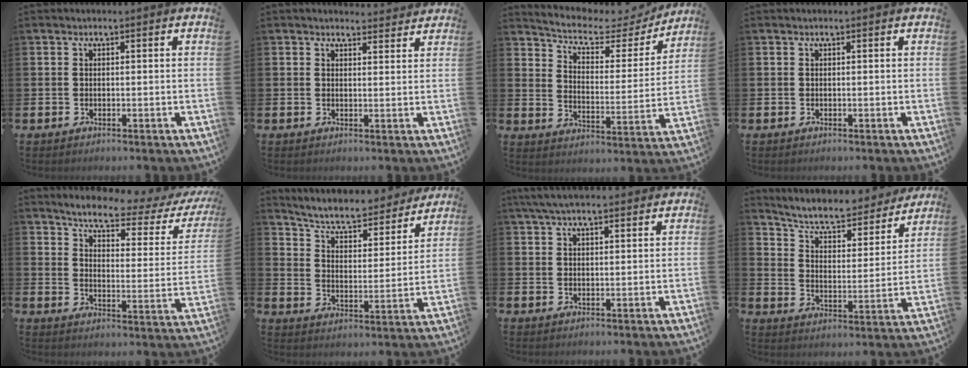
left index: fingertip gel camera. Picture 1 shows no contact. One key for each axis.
{"total": 2.4, "fx": 2.3, "fy": 0.6, "fz": 0.0, "tx": 0.003, "ty": -0.011, "tz": 0.040}
{"total": 6.2, "fx": 5.5, "fy": 2.2, "fz": 1.9, "tx": -0.062, "ty": -0.042, "tz": 0.087}
{"total": 0.0}
{"total": 5.9, "fx": 5.1, "fy": 1.2, "fz": 2.7, "tx": -0.071, "ty": -0.035, "tz": 0.078}
{"total": 6.9, "fx": 6.3, "fy": 1.7, "fz": 2.3, "tx": -0.073, "ty": -0.049, "tz": 0.103}
{"total": 4.7, "fx": 4.1, "fy": 1.1, "fz": 2.0, "tx": -0.047, "ty": -0.008, "tz": 0.076}
{"total": 7.3, "fx": 6.7, "fy": 1.8, "fz": 2.3, "tx": -0.075, "ty": -0.051, "tz": 0.110}